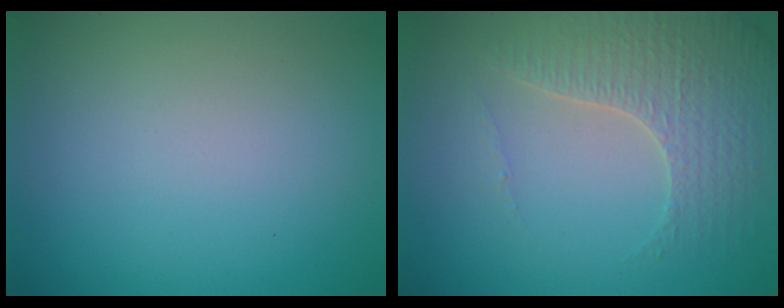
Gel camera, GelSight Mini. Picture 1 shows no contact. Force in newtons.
{"total": 3.5, "press": 3.4, "slide": 0.6}